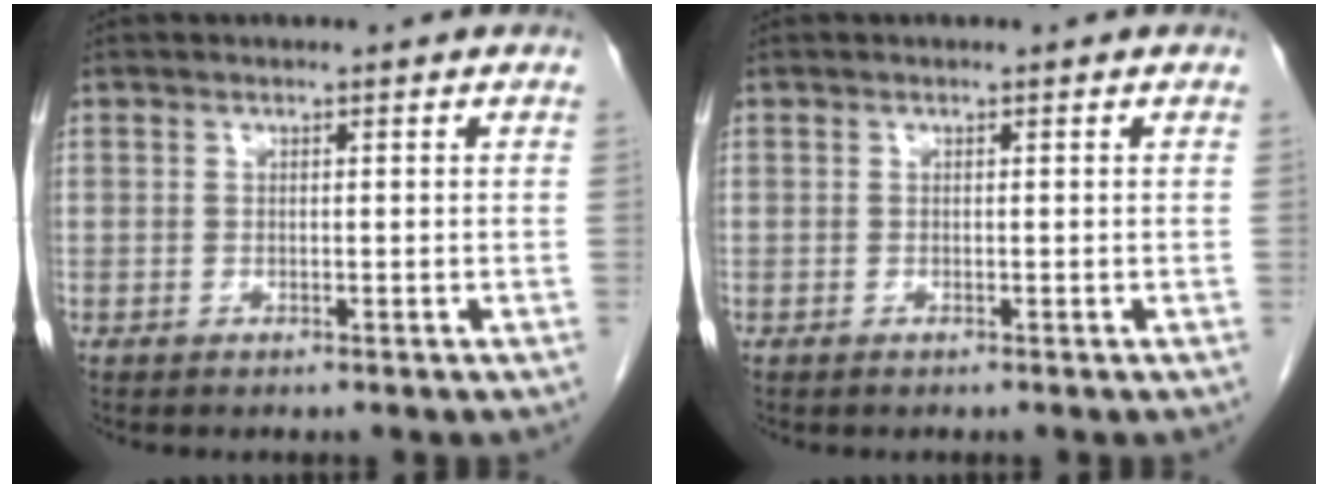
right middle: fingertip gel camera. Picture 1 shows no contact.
{"total": 0.0}